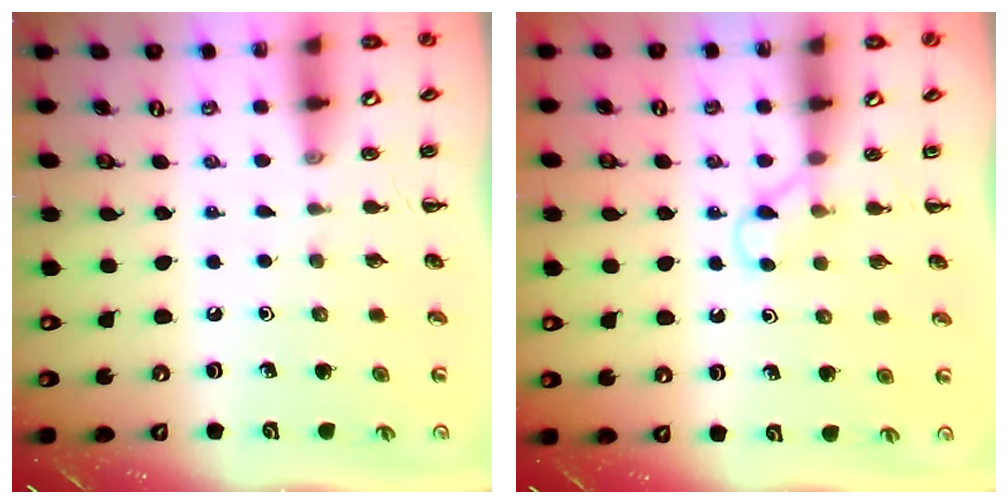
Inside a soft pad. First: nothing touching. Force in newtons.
{"total": 2.9, "press": 2.8, "slide": 1.0}